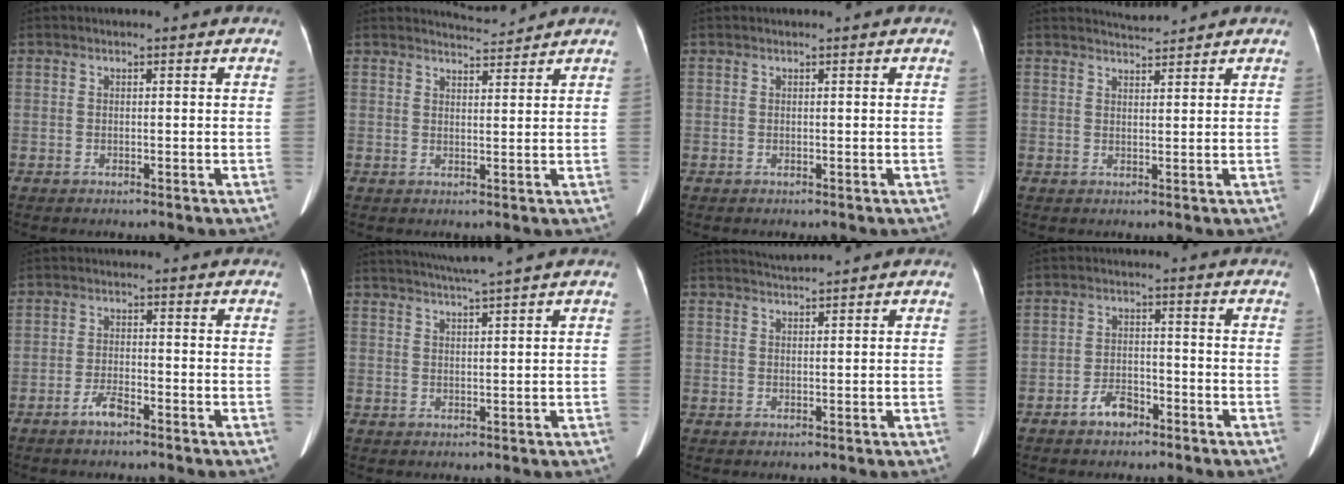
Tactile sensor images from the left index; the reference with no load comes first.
{"total": 3.0, "force": [2.9, -0.4, -0.4], "torque": [-0.005, -0.004, 0.050]}
{"total": 0.0}
{"total": 2.4, "force": [2.4, -0.6, -0.2], "torque": [-0.001, 0.003, 0.048]}
{"total": 3.0, "force": [-2.2, 0.7, 1.9], "torque": [-0.039, 0.000, -0.042]}
{"total": 5.9, "force": [5.1, -1.6, 2.6], "torque": [-0.043, 0.009, 0.082]}
{"total": 2.0, "force": [1.9, -0.7, 0.1], "torque": [-0.003, 0.006, 0.043]}
{"total": 4.2, "force": [-2.9, 2.1, 2.2], "torque": [-0.042, 0.009, -0.047]}